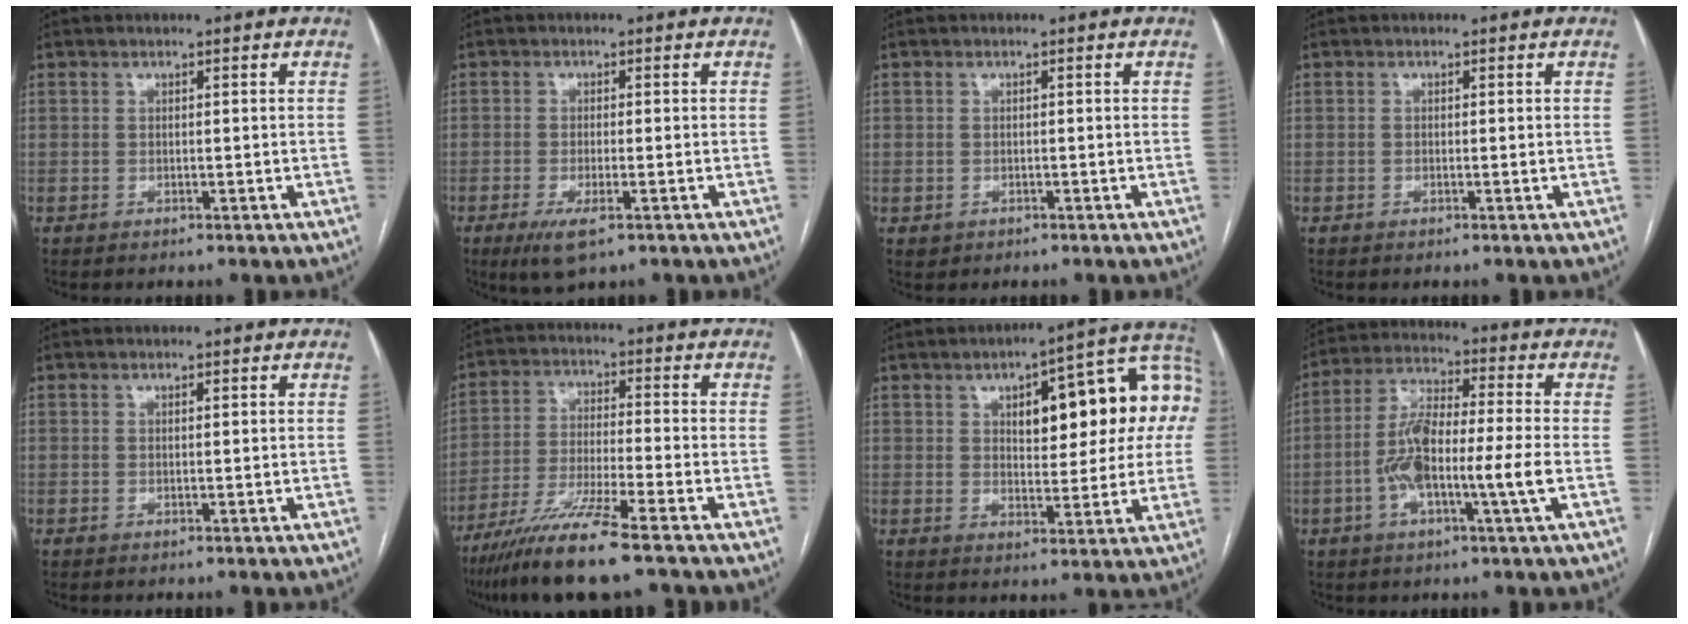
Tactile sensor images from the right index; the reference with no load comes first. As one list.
[{"total": 4.8, "force": [-2.5, 1.1, 3.9], "torque": [-0.077, -0.011, -0.040]}, {"total": 1.5, "force": [-0.4, 1.5, 0.1], "torque": [-0.001, 0.005, -0.002]}, {"total": 0.0}, {"total": 0.0}, {"total": 11.4, "force": [-8.2, -0.6, 7.8], "torque": [-0.152, -0.036, -0.152]}, {"total": 17.6, "force": [4.3, 5.9, 16.0], "torque": [-0.214, 0.039, 0.056]}, {"total": 11.1, "force": [-2.6, 0.9, 10.7], "torque": [-0.217, 0.010, -0.053]}]